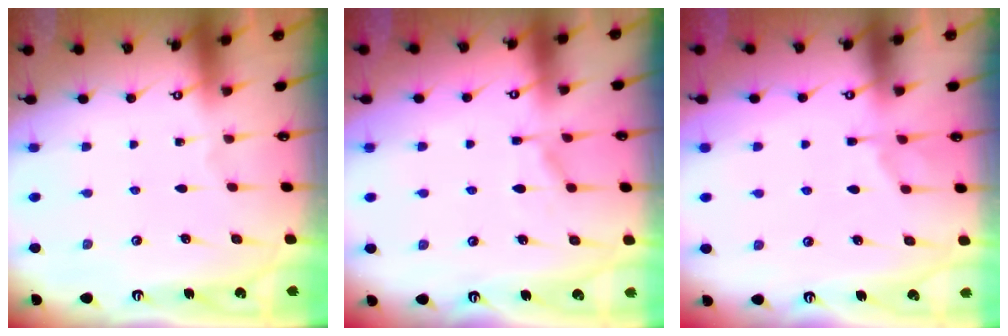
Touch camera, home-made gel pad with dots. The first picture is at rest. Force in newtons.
{"total": 6.1, "press": 6.1, "slide": 0.7}
{"total": 1.7, "press": 1.4, "slide": 0.9}